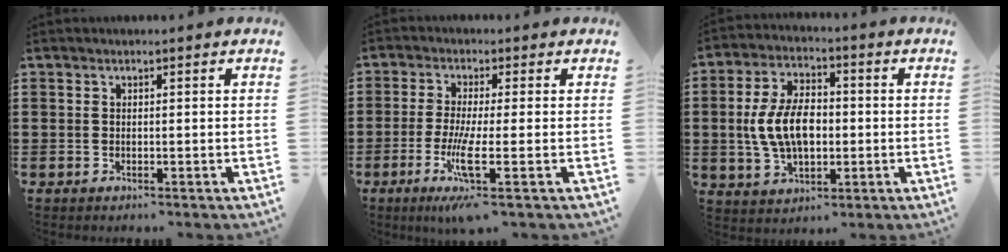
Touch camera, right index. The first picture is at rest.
{"total": 6.9, "force": [-2.3, 0.2, 6.5], "torque": [-0.136, -0.023, -0.043]}
{"total": 9.4, "force": [-0.4, 5.6, 7.6], "torque": [-0.159, 0.007, -0.014]}